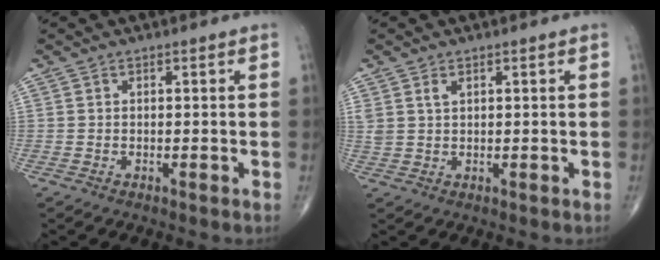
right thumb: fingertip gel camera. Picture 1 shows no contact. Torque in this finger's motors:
{"motor_torque": [0.02, -0.03, 0.22, 0.16, 0.01]}